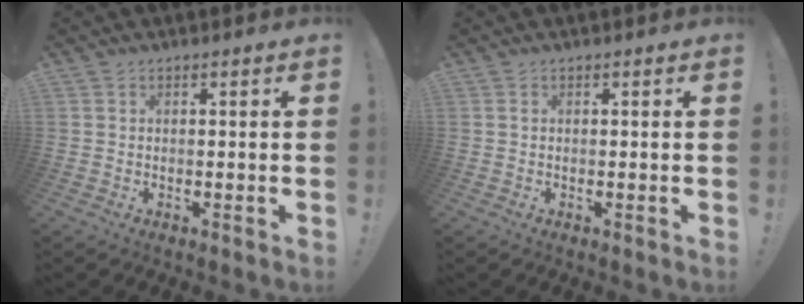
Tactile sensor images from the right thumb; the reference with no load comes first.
{"total": 0.0}